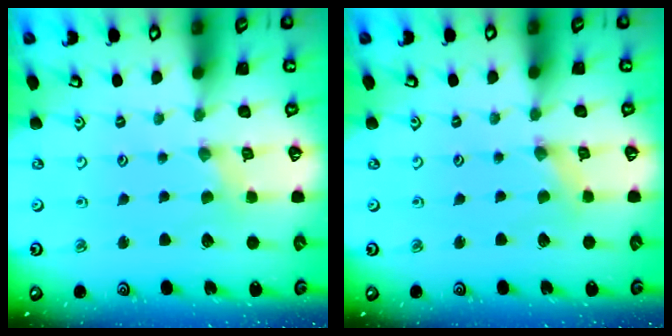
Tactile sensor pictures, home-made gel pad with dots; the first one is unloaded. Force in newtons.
{"total": 0.0}